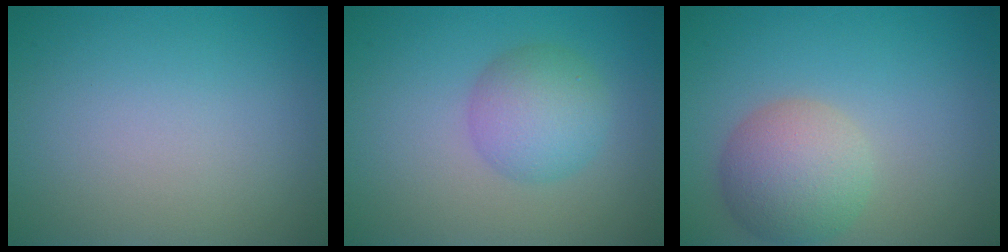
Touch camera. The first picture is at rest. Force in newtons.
{"total": 4.0, "press": 4.0, "slide": 0.1}
{"total": 4.9, "press": 4.9, "slide": 0.4}